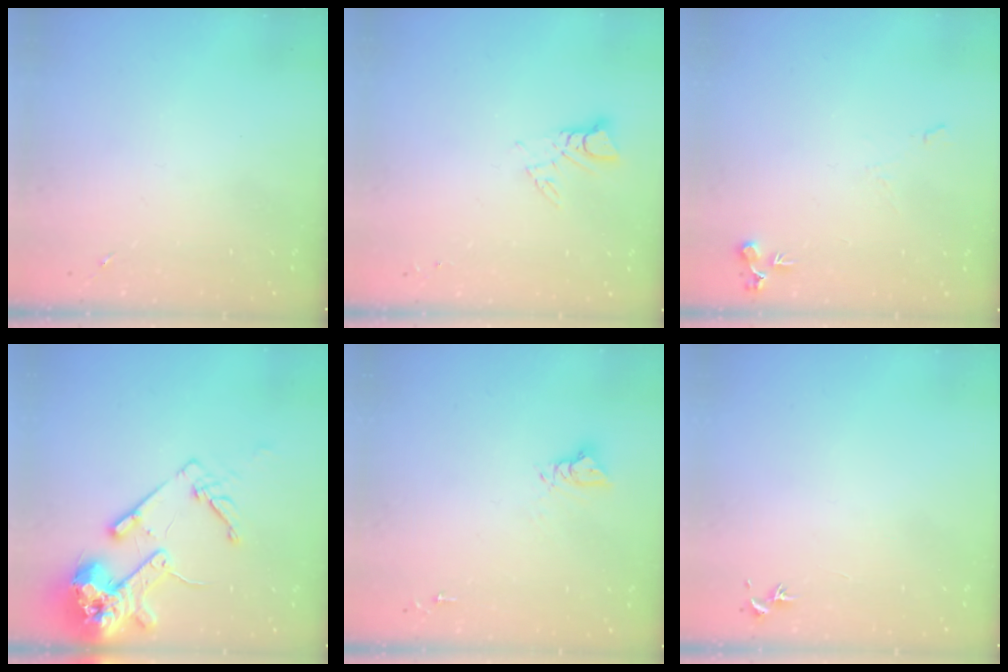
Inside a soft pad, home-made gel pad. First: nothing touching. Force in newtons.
{"total": 3.8, "press": 3.8, "slide": 0.2}
{"total": 6.8, "press": 6.8, "slide": 0.9}
{"total": 17.0, "press": 16.8, "slide": 2.4}
{"total": 6.2, "press": 6.2, "slide": 0.3}
{"total": 0.7, "press": 0.7, "slide": 0.3}